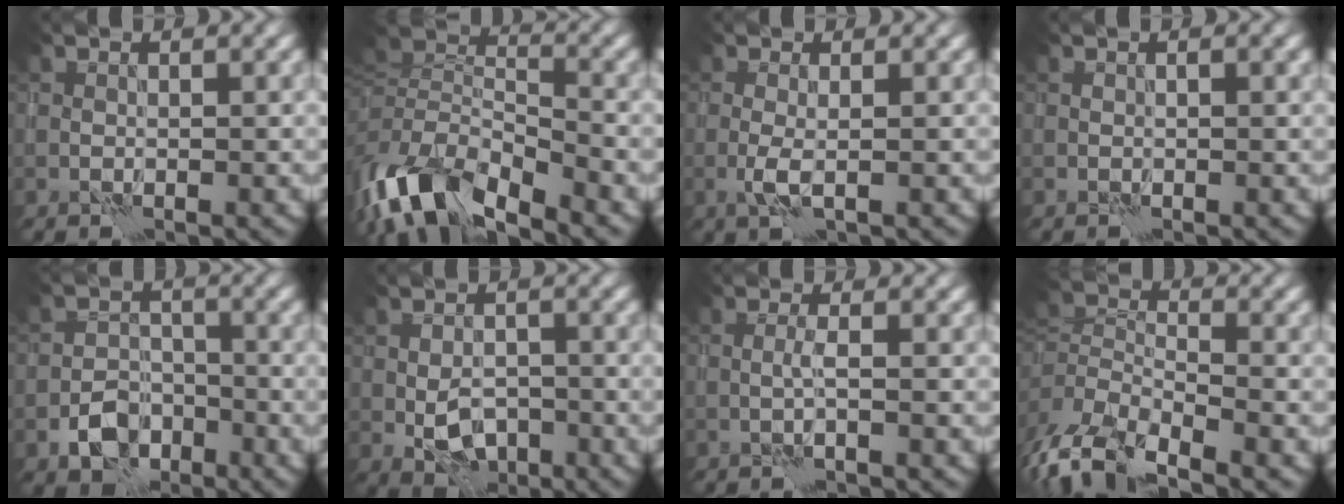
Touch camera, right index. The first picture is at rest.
{"total": 10.4, "force": [-6.1, 4.4, 7.2], "torque": [-0.137, -0.009, -0.121]}
{"total": 1.5, "force": [-0.2, 0.4, 1.5], "torque": [-0.030, -0.001, -0.009]}
{"total": 0.6, "force": [0.1, 0.4, 0.4], "torque": [-0.004, 0.000, 0.001]}
{"total": 3.6, "force": [-2.0, 2.6, 1.5], "torque": [-0.016, -0.001, -0.039]}
{"total": 3.4, "force": [-1.2, 2.2, 2.4], "torque": [-0.036, -0.003, -0.018]}
{"total": 0.7, "force": [-0.1, -0.1, 0.7], "torque": [-0.012, 0.002, -0.004]}
{"total": 7.3, "force": [-4.7, 3.4, 4.5], "torque": [-0.080, -0.008, -0.095]}